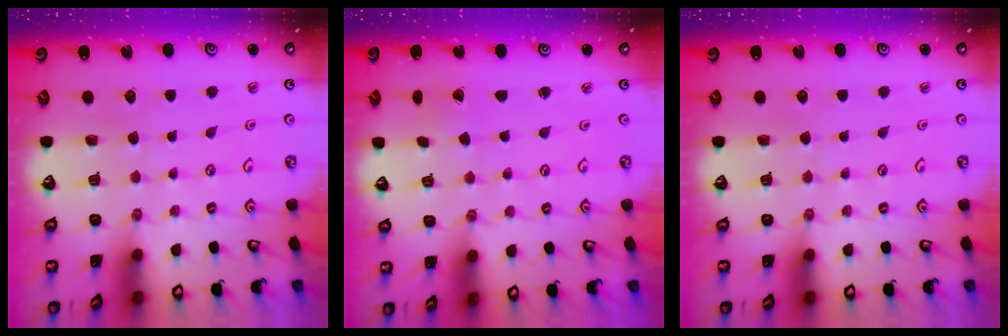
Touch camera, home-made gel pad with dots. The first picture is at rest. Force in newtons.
{"total": 1.5, "press": 1.5, "slide": 0.1}
{"total": 0.0}